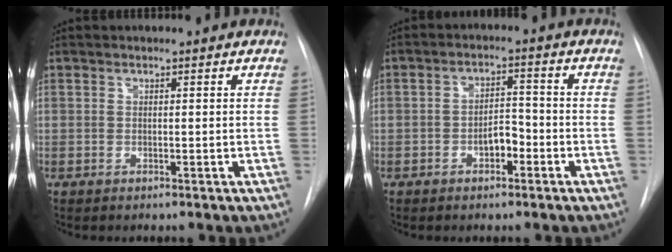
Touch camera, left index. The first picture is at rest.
{"total": 4.1, "force": [-2.2, 1.9, 2.8], "torque": [-0.045, 0.008, -0.036]}